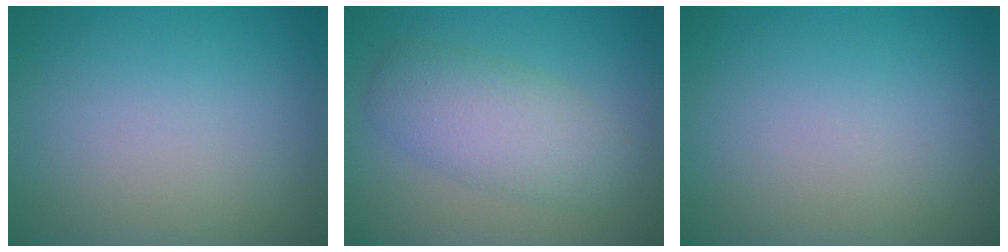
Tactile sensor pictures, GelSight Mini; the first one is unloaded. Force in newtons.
{"total": 4.7, "press": 4.7, "slide": 0.2}
{"total": 0.0}